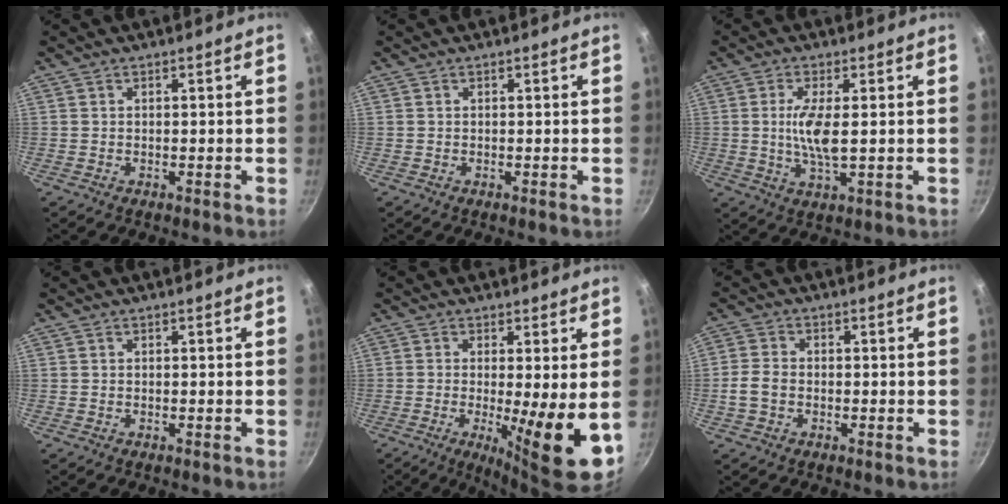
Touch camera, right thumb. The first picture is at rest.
{"total": 0.0}
{"total": 6.9, "force": [0.5, 2.0, 6.6], "torque": [-0.140, -0.006, 0.010]}
{"total": 0.0}
{"total": 10.6, "force": [-1.3, 1.4, 10.4], "torque": [-0.161, -0.016, -0.015]}
{"total": 4.2, "force": [-0.9, 3.1, 2.7], "torque": [-0.054, 0.014, -0.023]}